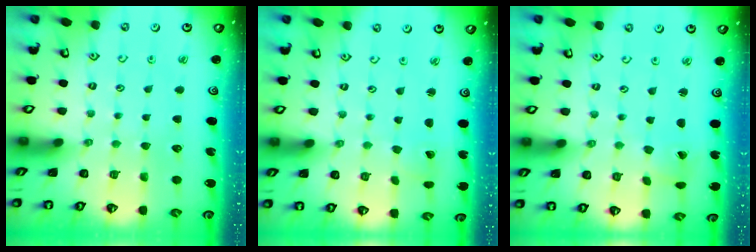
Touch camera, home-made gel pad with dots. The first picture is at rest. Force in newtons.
{"total": 1.7, "press": 1.7, "slide": 0.1}
{"total": 1.6, "press": 1.6, "slide": 0.3}